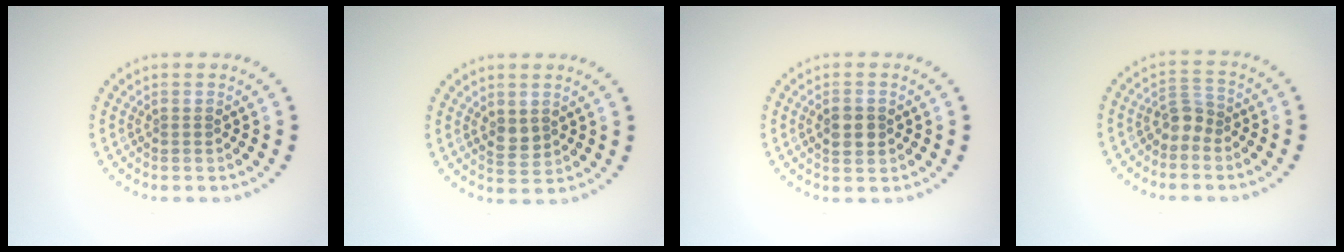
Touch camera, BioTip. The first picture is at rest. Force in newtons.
{"total": 1.8, "press": 1.7, "slide": 0.4}
{"total": 2.6, "press": 2.6, "slide": 0.1}
{"total": 1.9, "press": 1.6, "slide": 1.1}